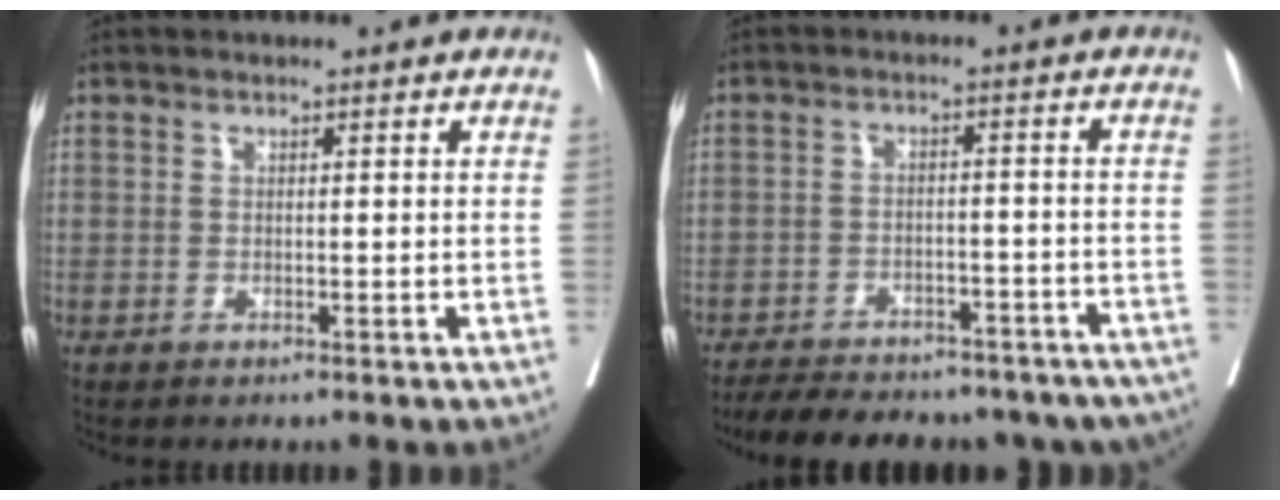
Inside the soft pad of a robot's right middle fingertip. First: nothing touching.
{"total": 21.7, "force": [-18.3, 7.8, 8.7], "torque": [-0.154, -0.003, -0.226]}